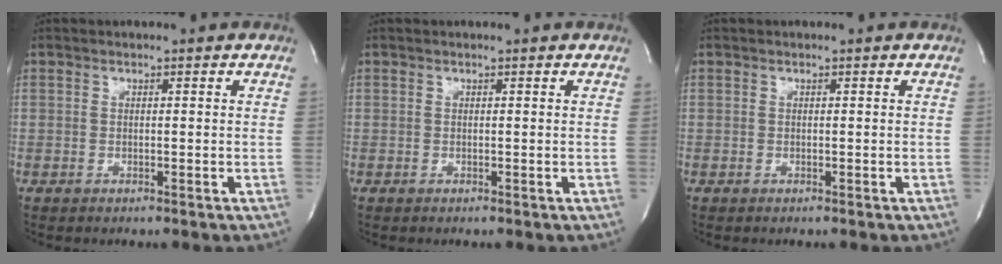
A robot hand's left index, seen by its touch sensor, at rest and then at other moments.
{"total": 0.0}
{"total": 0.0}